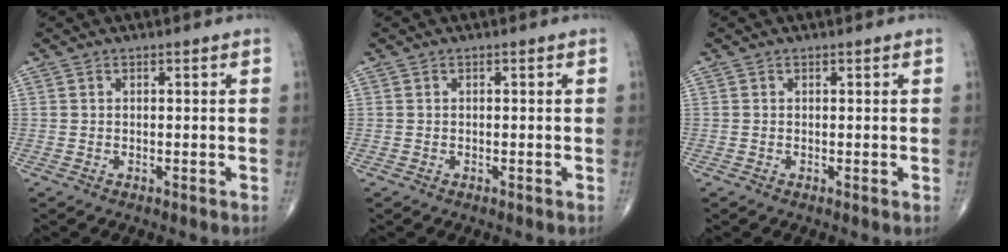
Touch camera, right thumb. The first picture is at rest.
{"total": 0.0}
{"total": 0.0}